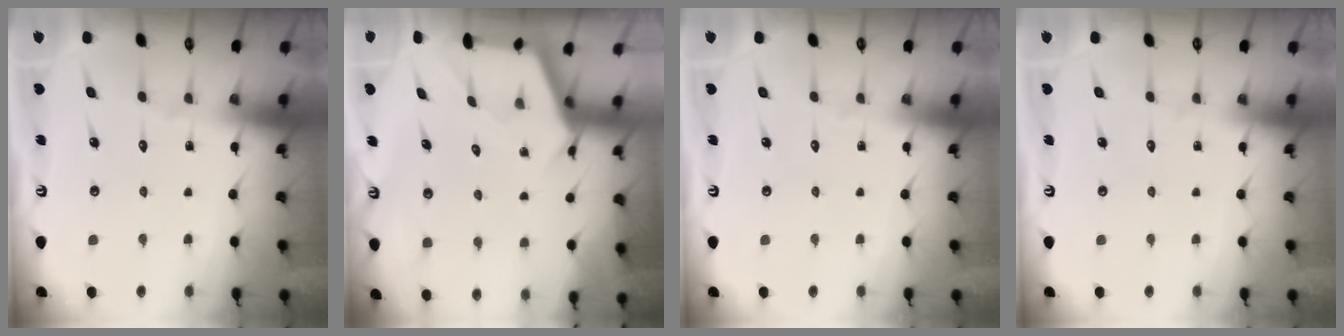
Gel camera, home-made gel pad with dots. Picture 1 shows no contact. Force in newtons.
{"total": 2.7, "press": 2.7, "slide": 0.3}
{"total": 0.0}
{"total": 0.0}